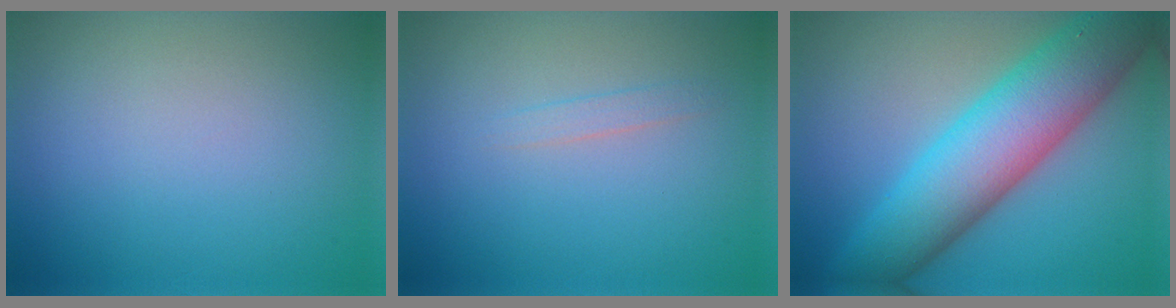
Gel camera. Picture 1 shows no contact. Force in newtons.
{"total": 0.9, "press": 0.9, "slide": 0.0}
{"total": 10.5, "press": 10.5, "slide": 0.0}